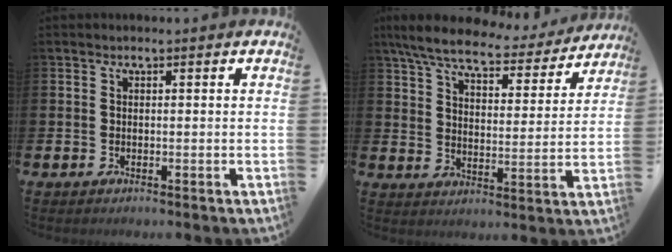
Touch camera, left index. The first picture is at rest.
{"total": 7.8, "force": [6.9, 1.8, 3.2], "torque": [-0.083, -0.043, 0.115]}